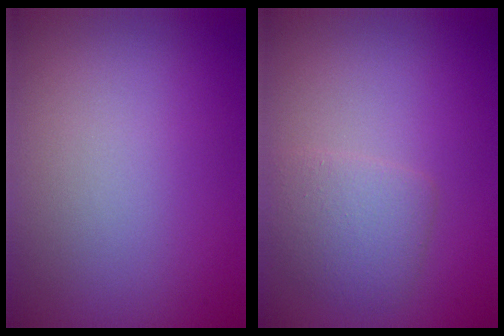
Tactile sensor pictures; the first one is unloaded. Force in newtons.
{"total": 2.6, "press": 2.6, "slide": 0.1}